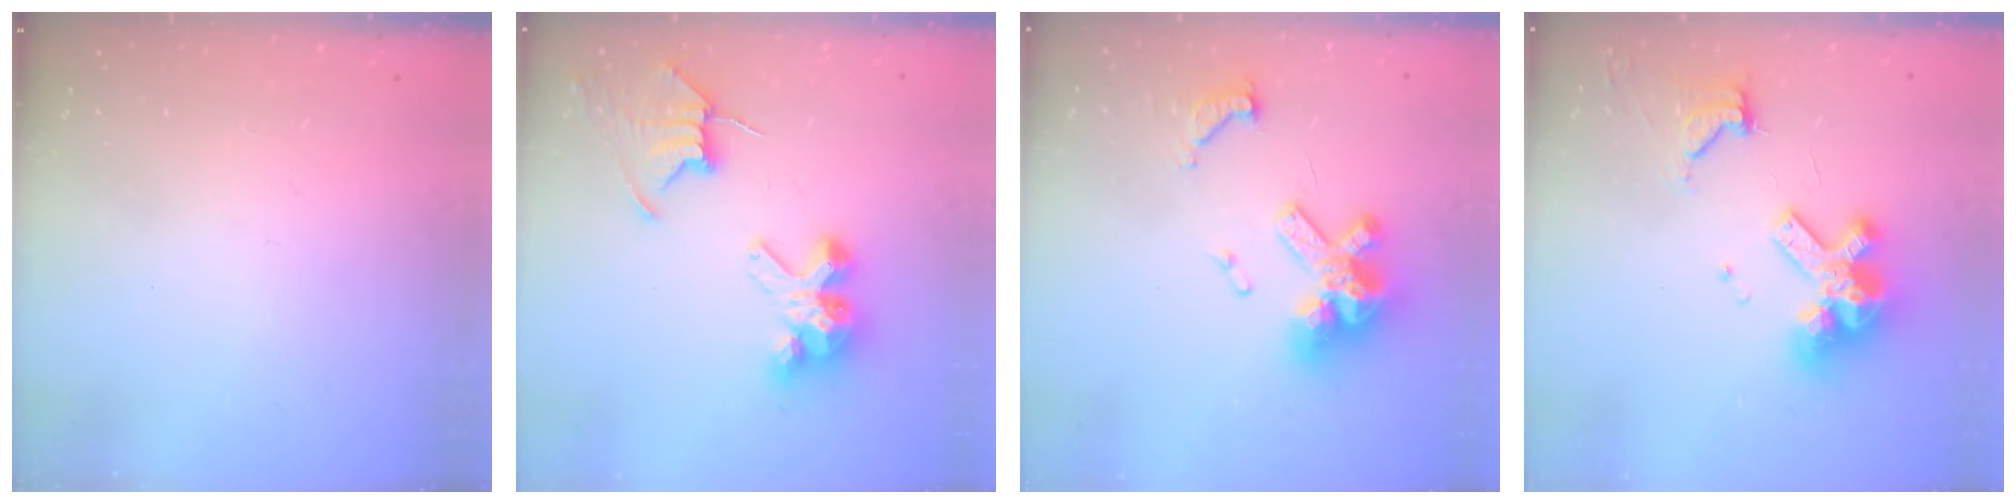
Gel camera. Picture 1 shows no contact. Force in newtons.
{"total": 9.4, "press": 9.4, "slide": 0.7}
{"total": 14.9, "press": 14.8, "slide": 1.6}
{"total": 14.1, "press": 14.0, "slide": 1.8}